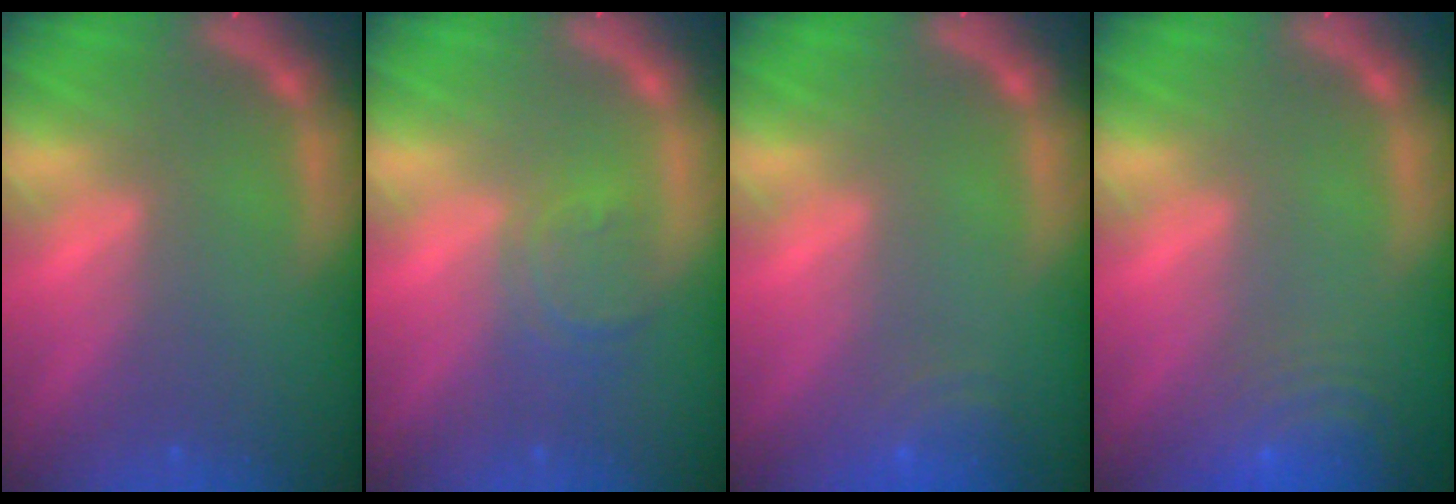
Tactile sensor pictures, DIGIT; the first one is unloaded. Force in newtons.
{"total": 3.0}
{"total": 3.5}
{"total": 8.5}